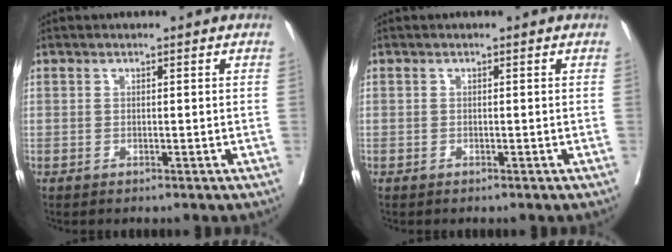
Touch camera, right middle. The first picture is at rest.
{"total": 0.0}